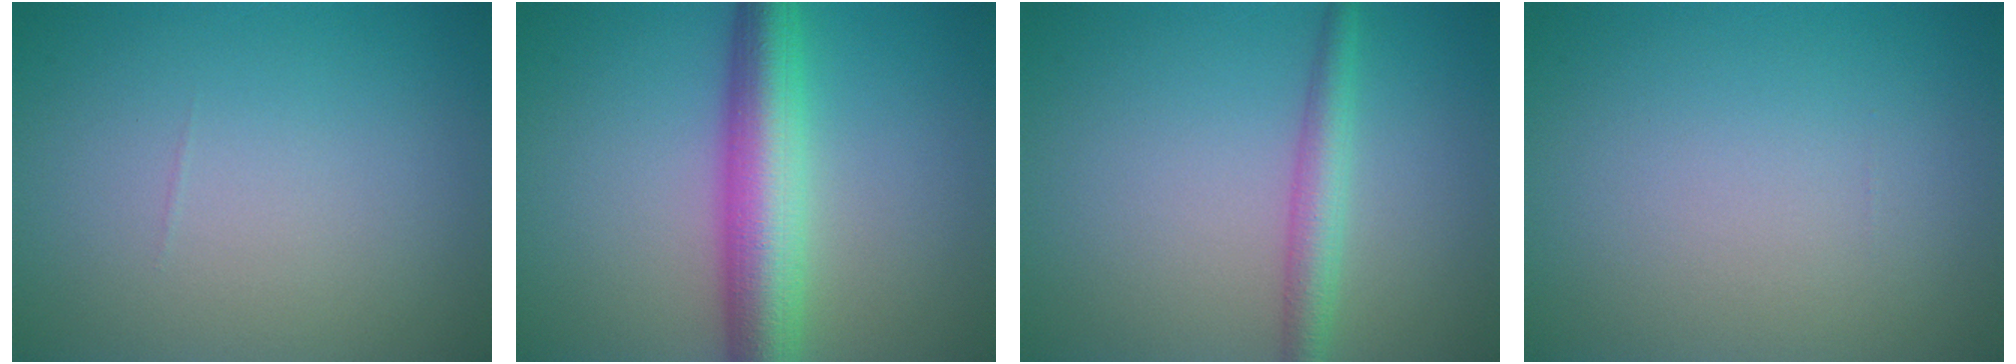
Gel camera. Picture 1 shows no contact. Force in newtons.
{"total": 7.0, "press": 7.0, "slide": 0.1}
{"total": 2.7, "press": 2.7, "slide": 0.1}
{"total": 0.0}